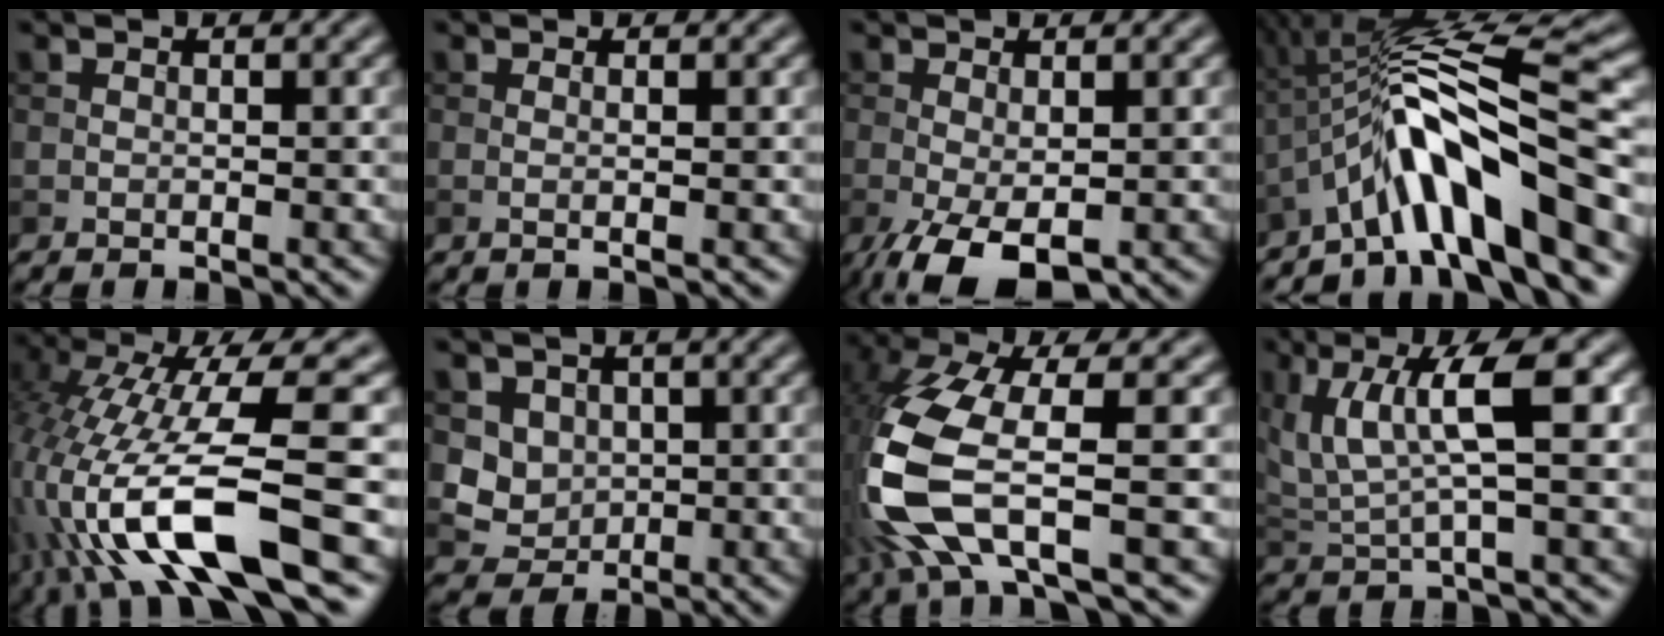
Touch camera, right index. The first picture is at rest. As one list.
[{"total": 1.1, "force": [0.1, 0.3, 1.0], "torque": [-0.014, 0.002, -0.004]}, {"total": 5.3, "force": [-2.2, 2.3, 4.3], "torque": [-0.093, -0.015, -0.036]}, {"total": 10.4, "force": [-4.2, 2.0, 9.3], "torque": [-0.139, 0.023, -0.078]}, {"total": 14.2, "force": [-4.6, 4.2, 12.8], "torque": [-0.257, 0.001, -0.075]}, {"total": 3.1, "force": [0.5, 2.9, 1.0], "torque": [-0.019, -0.007, 0.011]}, {"total": 10.3, "force": [-2.8, 3.5, 9.2], "torque": [-0.224, -0.008, -0.061]}, {"total": 6.9, "force": [2.1, 1.7, 6.4], "torque": [-0.131, 0.000, 0.039]}]